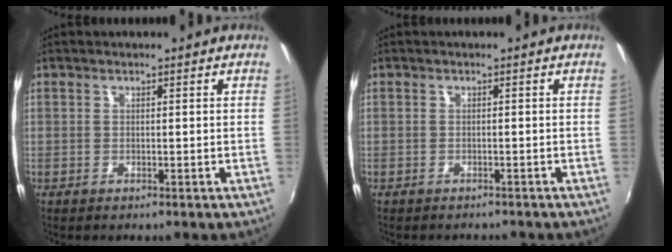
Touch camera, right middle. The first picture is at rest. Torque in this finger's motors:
{"motor_torque": [0.02, -0.16, -0.01, 0.01]}